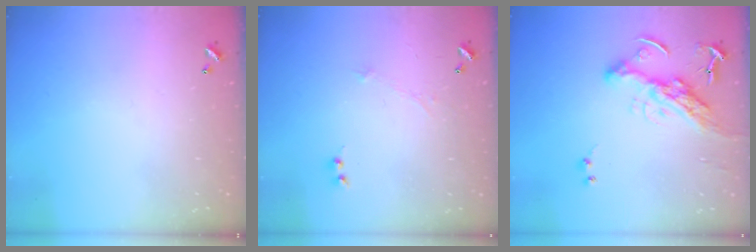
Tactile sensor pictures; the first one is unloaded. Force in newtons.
{"total": 0.0}
{"total": 12.7, "press": 12.6, "slide": 1.7}